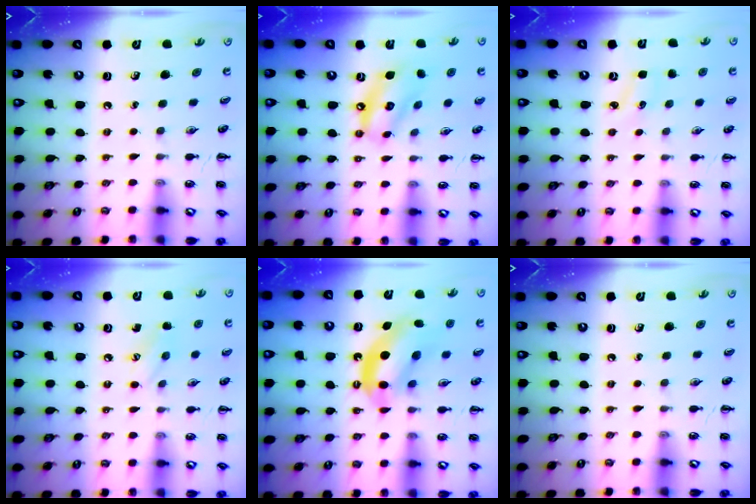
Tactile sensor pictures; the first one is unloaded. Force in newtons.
{"total": 10.3, "press": 10.1, "slide": 2.3}
{"total": 2.7, "press": 2.6, "slide": 0.8}
{"total": 8.1, "press": 7.9, "slide": 2.0}
{"total": 11.9, "press": 11.5, "slide": 3.0}
{"total": 0.0}